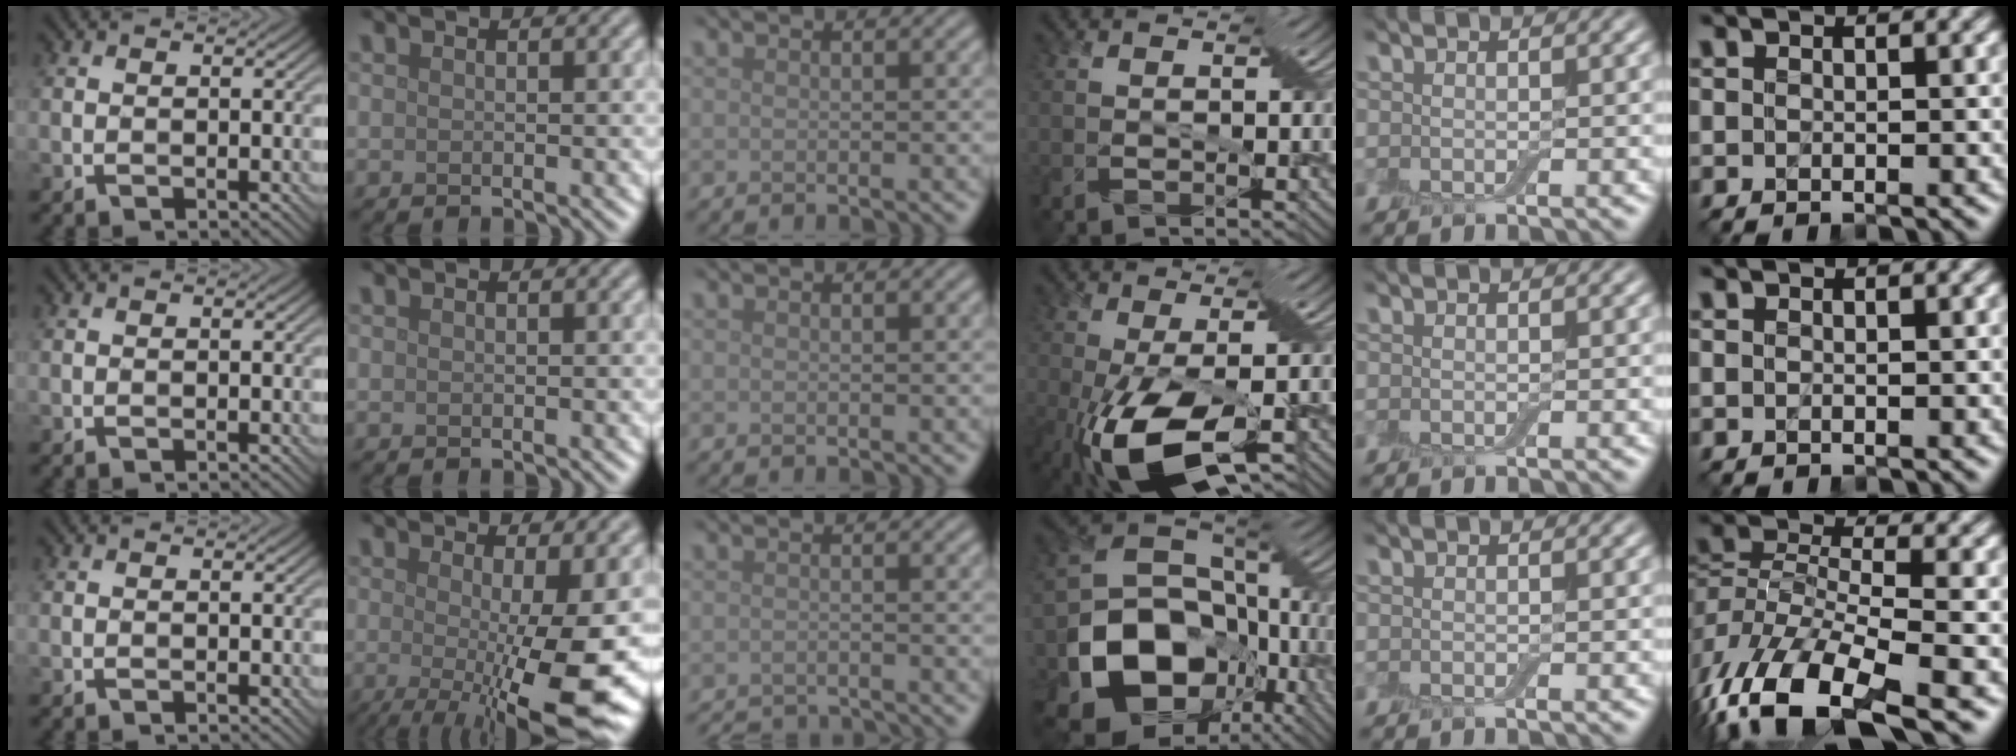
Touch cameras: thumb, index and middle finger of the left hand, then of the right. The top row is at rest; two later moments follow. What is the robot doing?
{"motion": "cut", "object": "cling film"}